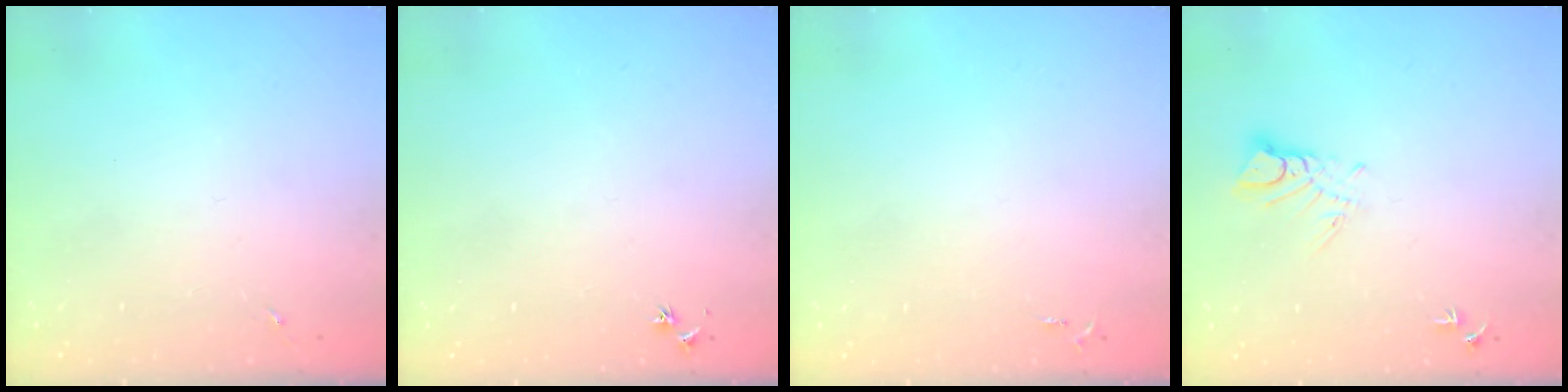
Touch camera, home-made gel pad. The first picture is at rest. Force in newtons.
{"total": 3.0, "press": 2.9, "slide": 0.4}
{"total": 2.5, "press": 2.5, "slide": 0.3}
{"total": 5.3, "press": 5.3, "slide": 0.3}